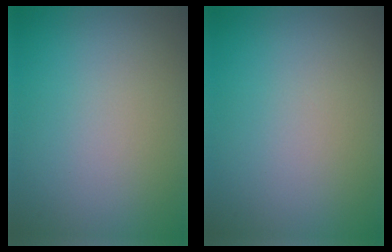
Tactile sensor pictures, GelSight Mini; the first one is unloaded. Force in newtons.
{"total": 0.0}